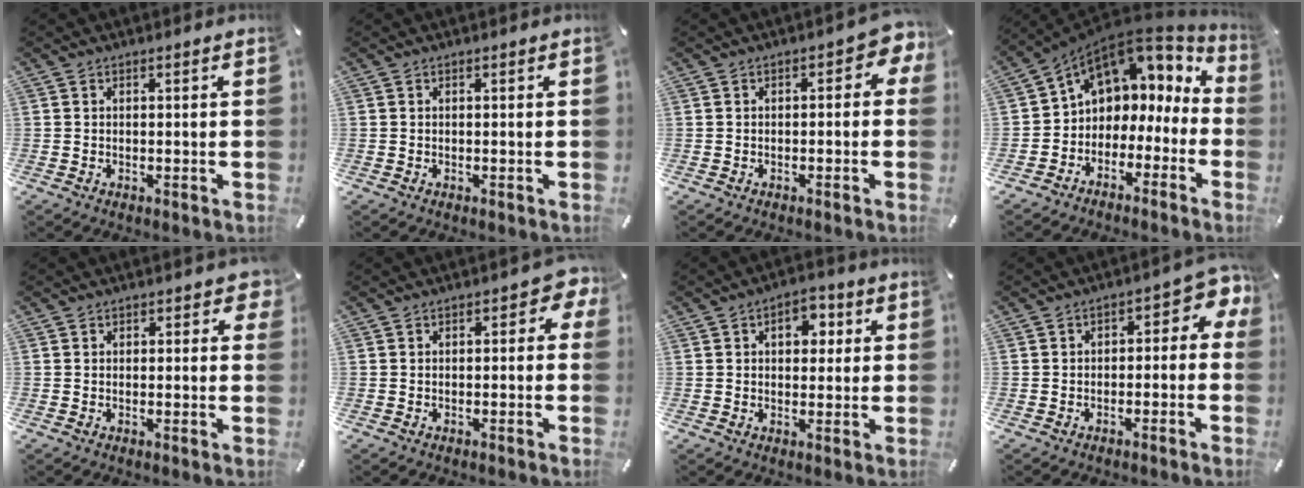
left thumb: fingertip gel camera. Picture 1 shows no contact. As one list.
[{"total": 0.0}, {"total": 4.2, "force": [-0.1, 2.3, 3.4], "torque": [-0.050, 0.006, -0.005]}, {"total": 7.1, "force": [3.3, 6.0, 1.9], "torque": [-0.054, -0.031, 0.065]}, {"total": 1.6, "force": [0.5, 1.3, 0.9], "torque": [0.006, -0.002, 0.002]}, {"total": 3.2, "force": [-0.3, 2.1, 2.4], "torque": [-0.031, 0.007, -0.010]}, {"total": 6.1, "force": [1.6, 4.3, 4.0], "torque": [-0.040, -0.005, 0.016]}, {"total": 4.8, "force": [-1.0, 3.3, 3.5], "torque": [-0.042, 0.001, -0.028]}]